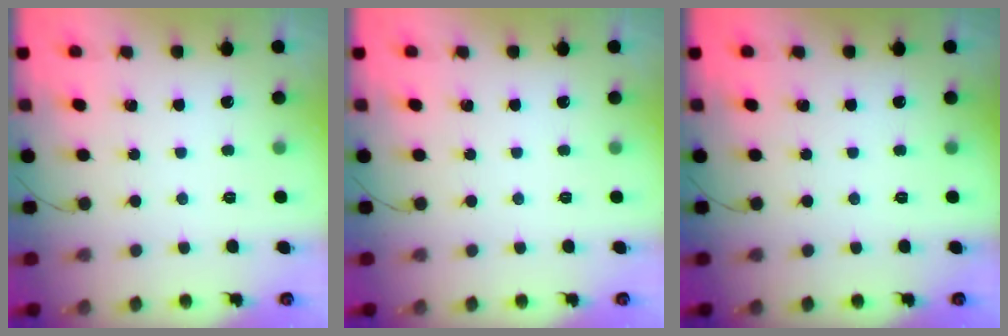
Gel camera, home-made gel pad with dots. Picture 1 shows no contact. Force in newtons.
{"total": 0.0}
{"total": 0.0}